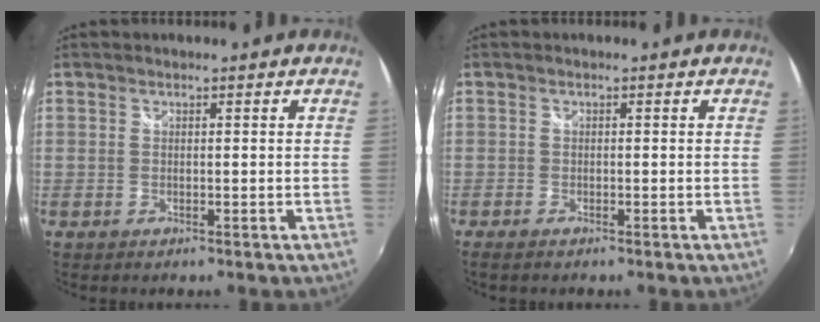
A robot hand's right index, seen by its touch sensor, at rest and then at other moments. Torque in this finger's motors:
{"motor_torque": [0.32, -0.26, 0.05, 0.00]}